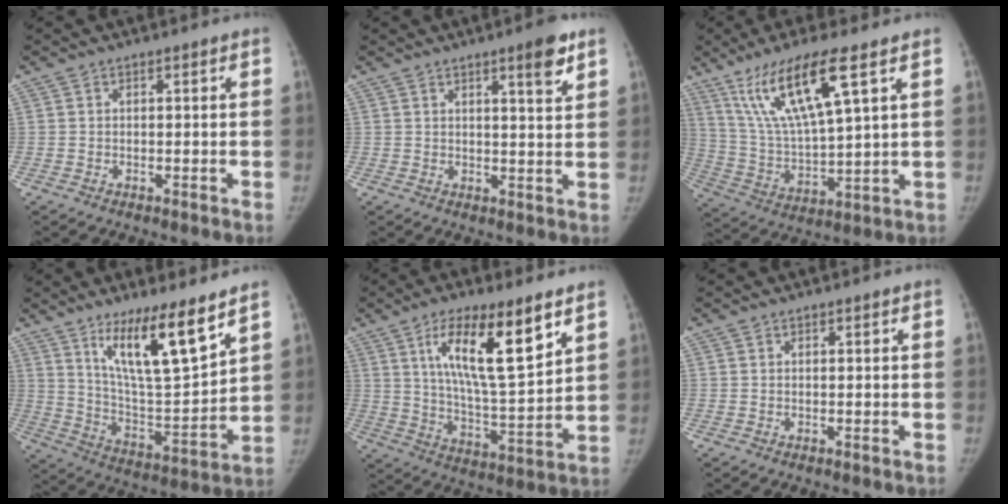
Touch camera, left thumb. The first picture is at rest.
{"total": 5.7, "force": [3.5, 0.8, 4.4], "torque": [-0.057, -0.021, 0.047]}
{"total": 15.7, "force": [8.4, 2.8, 13.0], "torque": [-0.261, -0.033, 0.173]}
{"total": 16.1, "force": [10.3, 3.1, 12.0], "torque": [-0.188, -0.073, 0.194]}
{"total": 17.2, "force": [8.4, 4.4, 14.3], "torque": [-0.228, -0.043, 0.152]}
{"total": 0.0}